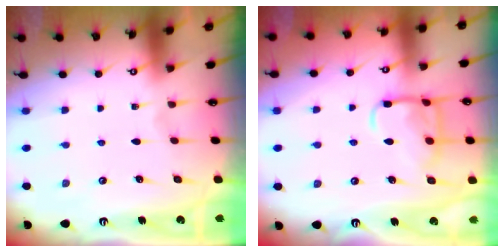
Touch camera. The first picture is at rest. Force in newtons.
{"total": 11.8, "press": 11.8, "slide": 1.0}